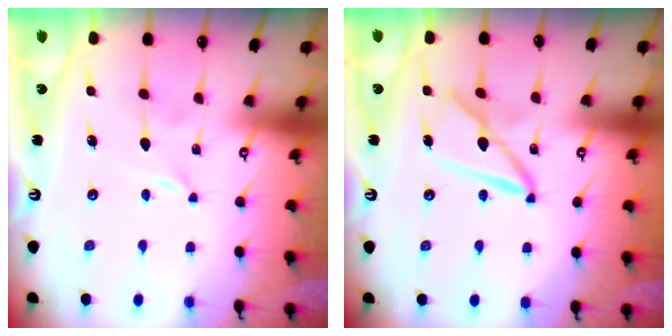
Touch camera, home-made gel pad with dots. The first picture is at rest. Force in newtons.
{"total": 9.7, "press": 9.6, "slide": 0.8}